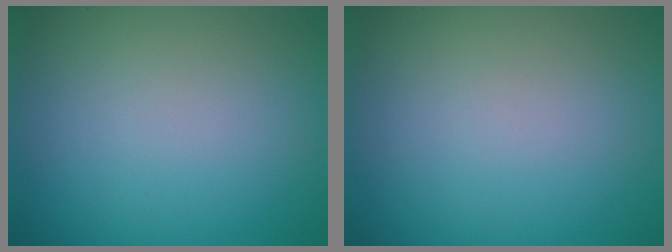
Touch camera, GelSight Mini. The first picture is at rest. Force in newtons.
{"total": 0.0}